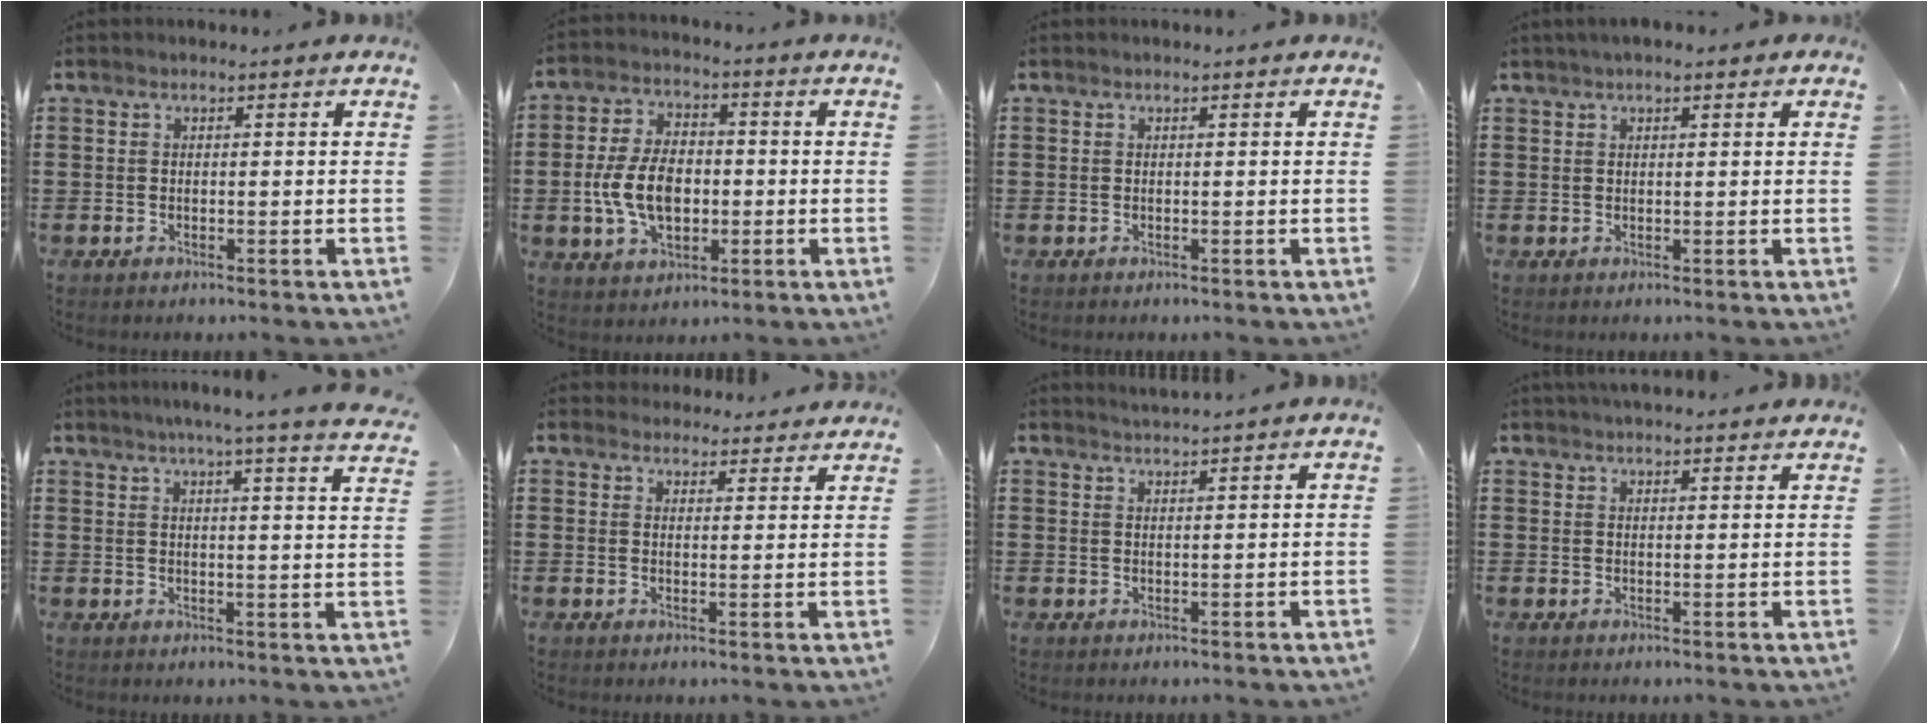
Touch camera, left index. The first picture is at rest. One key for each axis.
{"total": 9.1, "fx": -1.3, "fy": 5.6, "fz": 7.0, "tx": -0.161, "ty": 0.008, "tz": -0.029}
{"total": 0.0}
{"total": 1.7, "fx": 1.1, "fy": 0.5, "fz": 1.2, "tx": -0.023, "ty": 0.006, "tz": 0.019}
{"total": 4.5, "fx": 3.8, "fy": -1.0, "fz": 2.2, "tx": -0.048, "ty": -0.023, "tz": 0.060}
{"total": 3.3, "fx": 3.1, "fy": 1.0, "fz": 0.1, "tx": -0.012, "ty": -0.007, "tz": 0.061}
{"total": 1.6, "fx": 1.6, "fy": -0.3, "fz": 0.1, "tx": -0.004, "ty": 0.000, "tz": 0.030}
{"total": 2.3, "fx": 2.2, "fy": 0.3, "fz": 0.4, "tx": -0.013, "ty": -0.001, "tz": 0.043}